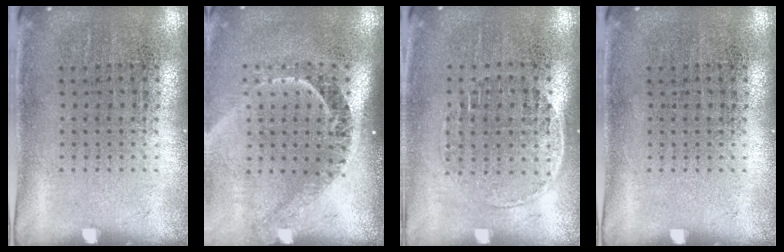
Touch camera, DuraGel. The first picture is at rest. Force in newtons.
{"total": 2.2, "press": 1.6, "slide": 1.6}
{"total": 1.2, "press": 1.0, "slide": 0.7}
{"total": 0.0}